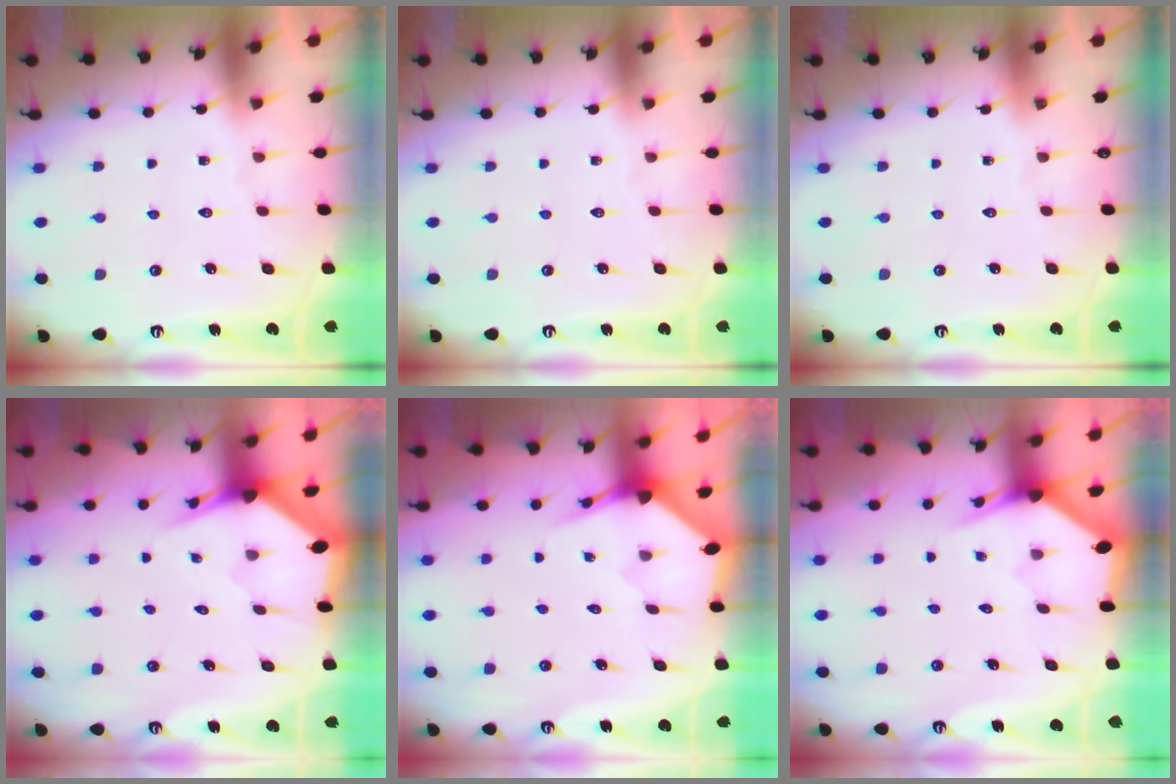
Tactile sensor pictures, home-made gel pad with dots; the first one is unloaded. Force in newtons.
{"total": 0.0}
{"total": 0.0}
{"total": 3.4, "press": 3.4, "slide": 0.2}
{"total": 3.2, "press": 3.2, "slide": 0.3}
{"total": 3.0, "press": 3.0, "slide": 0.0}